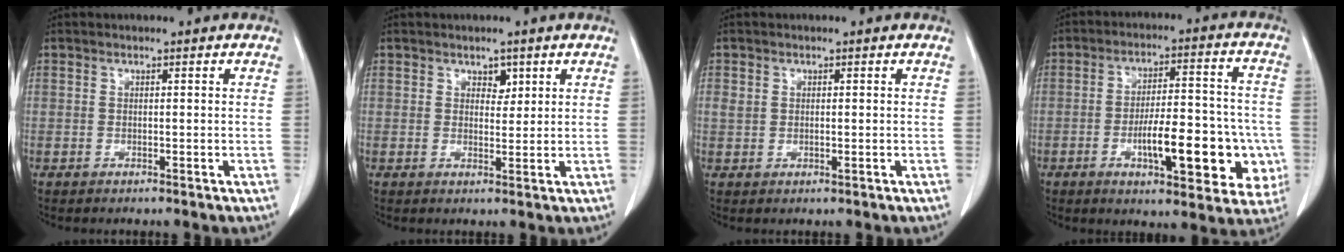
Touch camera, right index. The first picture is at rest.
{"total": 2.0, "force": [1.2, 1.3, 1.0], "torque": [-0.009, -0.003, 0.018]}
{"total": 1.7, "force": [0.3, 1.3, 1.0], "torque": [-0.025, 0.003, 0.008]}
{"total": 15.8, "force": [-4.8, 5.1, 14.1], "torque": [-0.179, 0.024, -0.061]}